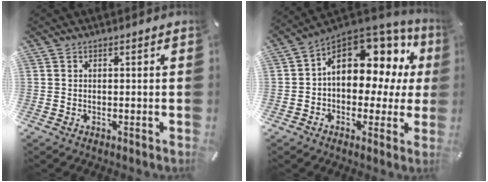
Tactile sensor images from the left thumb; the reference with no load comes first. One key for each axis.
{"total": 14.6, "fx": 5.3, "fy": 9.5, "fz": 9.8, "tx": -0.138, "ty": -0.037, "tz": 0.091}